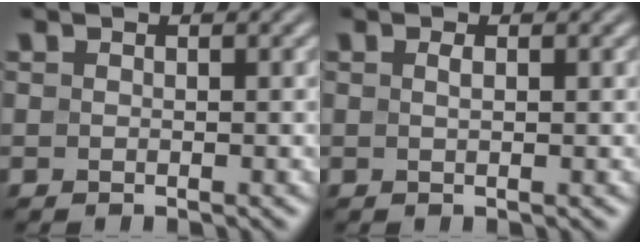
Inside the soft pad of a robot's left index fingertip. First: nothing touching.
{"total": 0.9, "force": [0.3, 0.2, 0.8], "torque": [-0.015, 0.004, 0.004]}